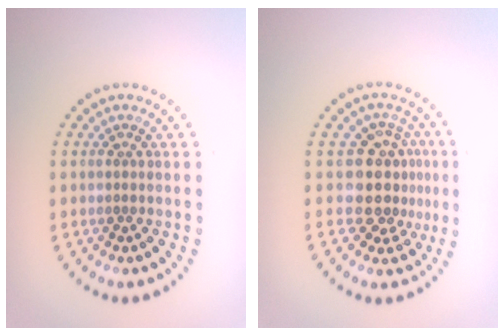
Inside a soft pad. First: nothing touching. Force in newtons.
{"total": 4.1, "press": 3.4, "slide": 2.4}